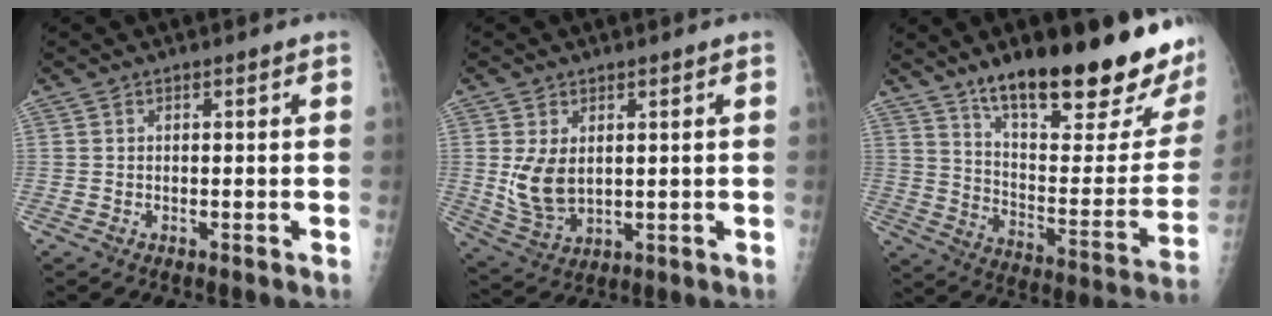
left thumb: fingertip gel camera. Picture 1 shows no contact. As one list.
[{"total": 7.6, "force": [1.3, 5.0, 5.7], "torque": [-0.098, -0.017, 0.042]}, {"total": 28.1, "force": [19.9, 6.6, 18.8], "torque": [-0.235, -0.101, 0.297]}]